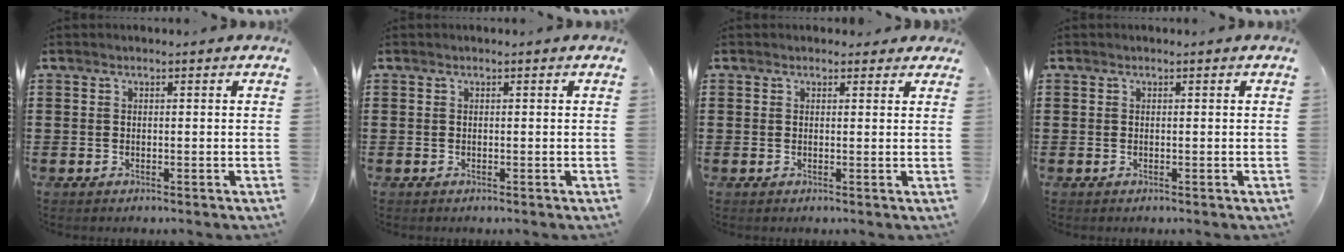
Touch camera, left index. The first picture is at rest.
{"total": 0.0}
{"total": 1.6, "force": [1.1, 1.1, 0.2], "torque": [-0.001, 0.004, 0.019]}
{"total": 0.0}